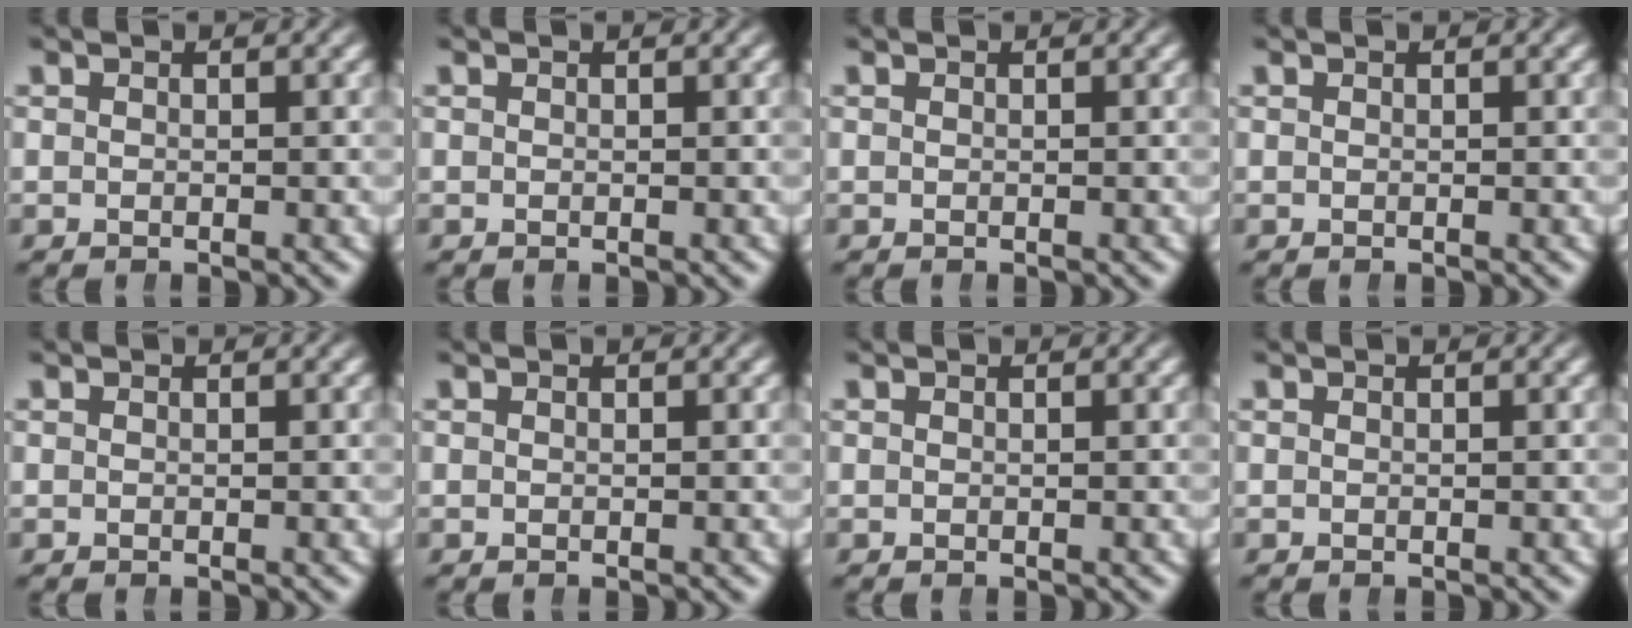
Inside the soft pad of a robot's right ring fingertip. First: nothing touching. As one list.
[{"total": 0.0}, {"total": 0.0}, {"total": 0.0}, {"total": 0.0}, {"total": 0.0}, {"total": 0.0}, {"total": 0.0}]